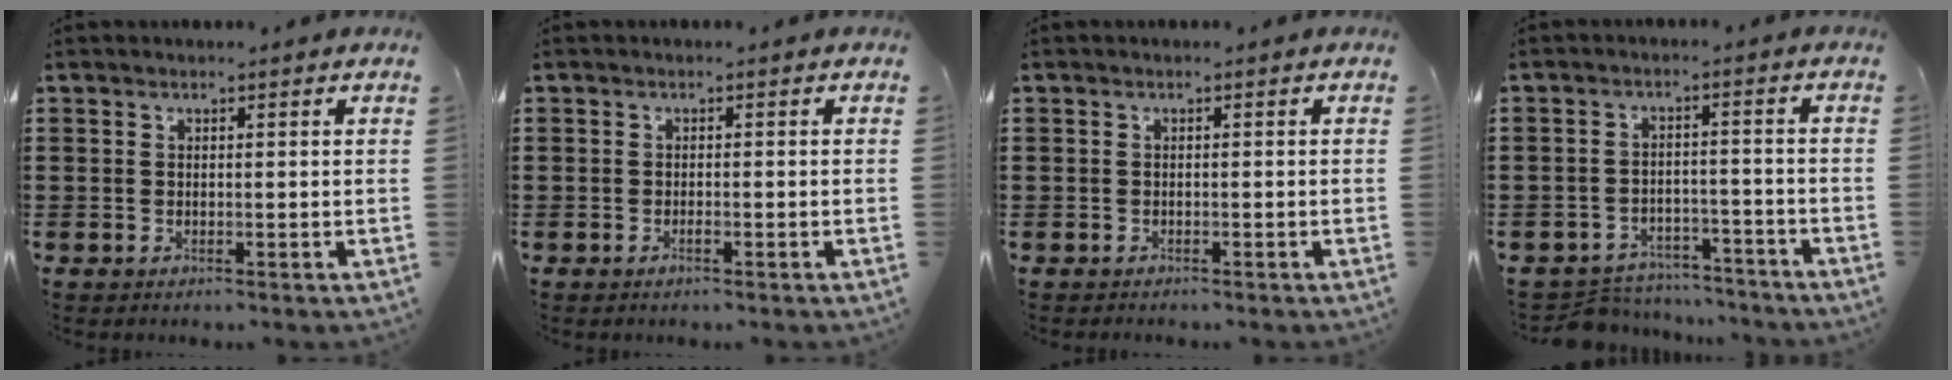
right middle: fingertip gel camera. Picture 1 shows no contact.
{"total": 0.8, "force": [-0.5, 0.1, 0.6], "torque": [-0.014, -0.005, -0.008]}
{"total": 0.6, "force": [-0.5, 0.3, -0.1], "torque": [0.003, 0.005, -0.013]}
{"total": 4.7, "force": [-4.6, 0.8, -0.1], "torque": [-0.002, 0.009, -0.097]}